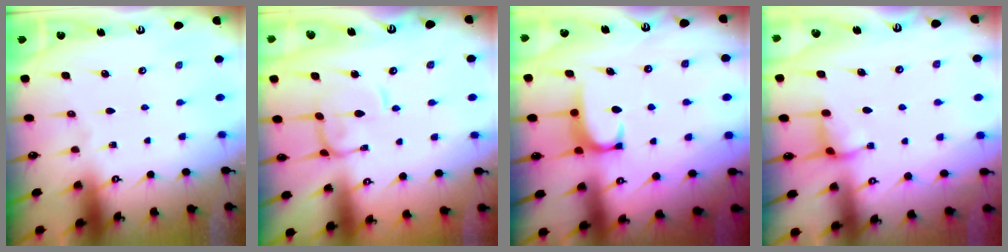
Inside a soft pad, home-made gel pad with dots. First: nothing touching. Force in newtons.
{"total": 0.6, "press": 0.5, "slide": 0.4}
{"total": 1.7, "press": 1.7, "slide": 0.5}
{"total": 2.5, "press": 2.5, "slide": 0.5}